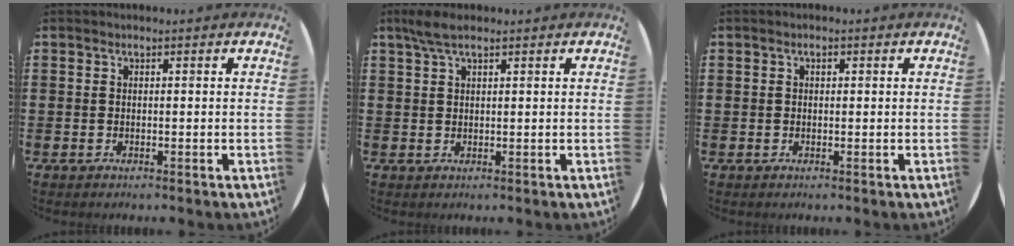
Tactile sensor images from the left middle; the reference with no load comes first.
{"total": 2.9, "force": [2.0, 0.7, 2.0], "torque": [-0.043, 0.006, 0.035]}
{"total": 0.6, "force": [0.1, 0.6, 0.2], "torque": [-0.005, 0.005, 0.002]}